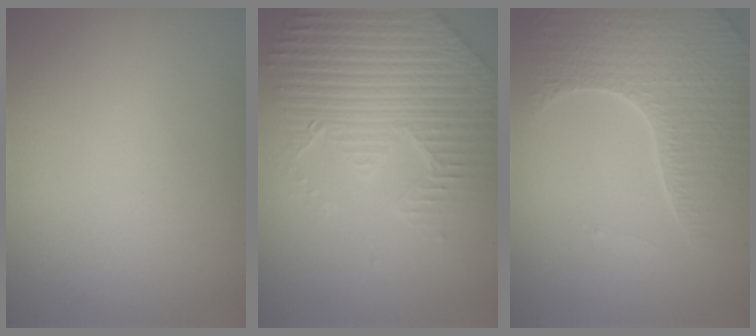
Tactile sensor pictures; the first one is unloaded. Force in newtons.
{"total": 7.8, "press": 5.8, "slide": 5.2}
{"total": 6.4, "press": 5.0, "slide": 4.0}